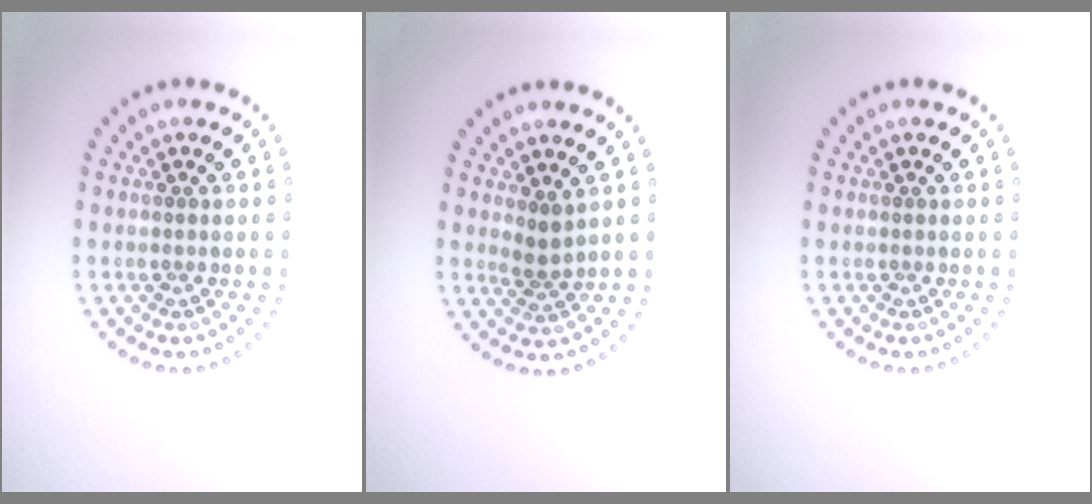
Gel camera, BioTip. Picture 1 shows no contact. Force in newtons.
{"total": 1.6, "press": 1.3, "slide": 1.0}
{"total": 0.0}